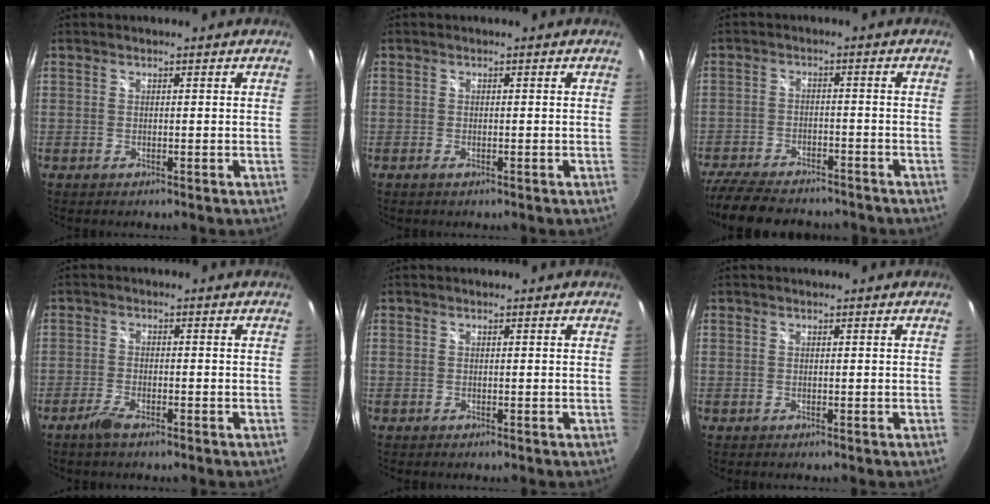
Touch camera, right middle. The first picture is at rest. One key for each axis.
{"total": 1.0, "fx": -0.6, "fy": 0.4, "fz": 0.6, "tx": -0.011, "ty": -0.003, "tz": -0.010}
{"total": 15.2, "fx": -12.7, "fy": 5.0, "fz": 6.8, "tx": -0.158, "ty": -0.029, "tz": -0.201}
{"total": 3.5, "fx": -2.6, "fy": 1.0, "fz": 2.1, "tx": -0.058, "ty": -0.005, "tz": -0.052}
{"total": 0.0}
{"total": 0.0}